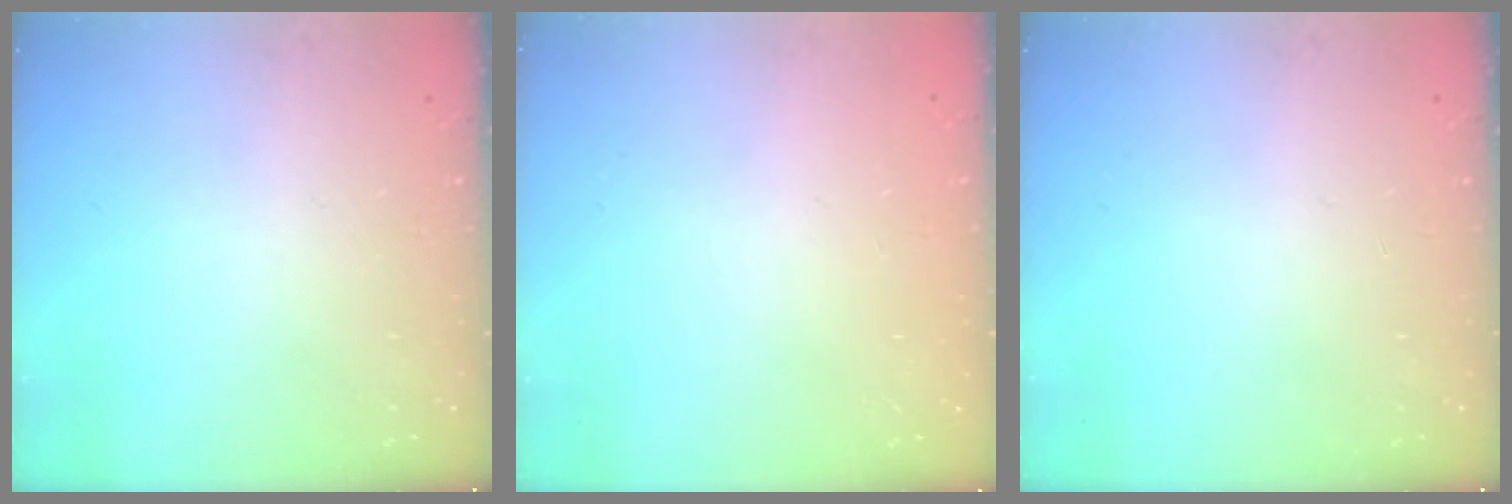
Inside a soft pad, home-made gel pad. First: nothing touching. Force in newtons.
{"total": 0.0}
{"total": 0.0}